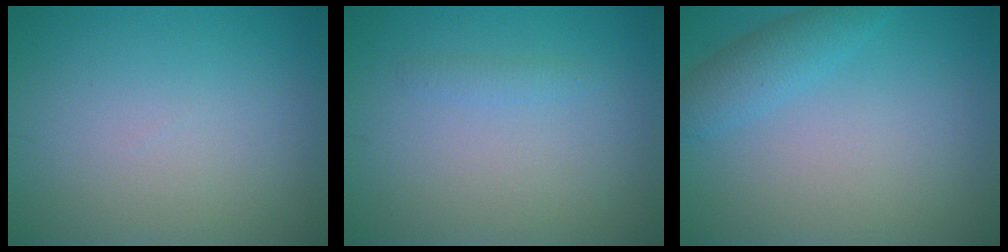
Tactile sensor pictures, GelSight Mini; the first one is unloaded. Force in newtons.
{"total": 0.8, "press": 0.8, "slide": 0.1}
{"total": 2.6, "press": 2.6, "slide": 0.2}